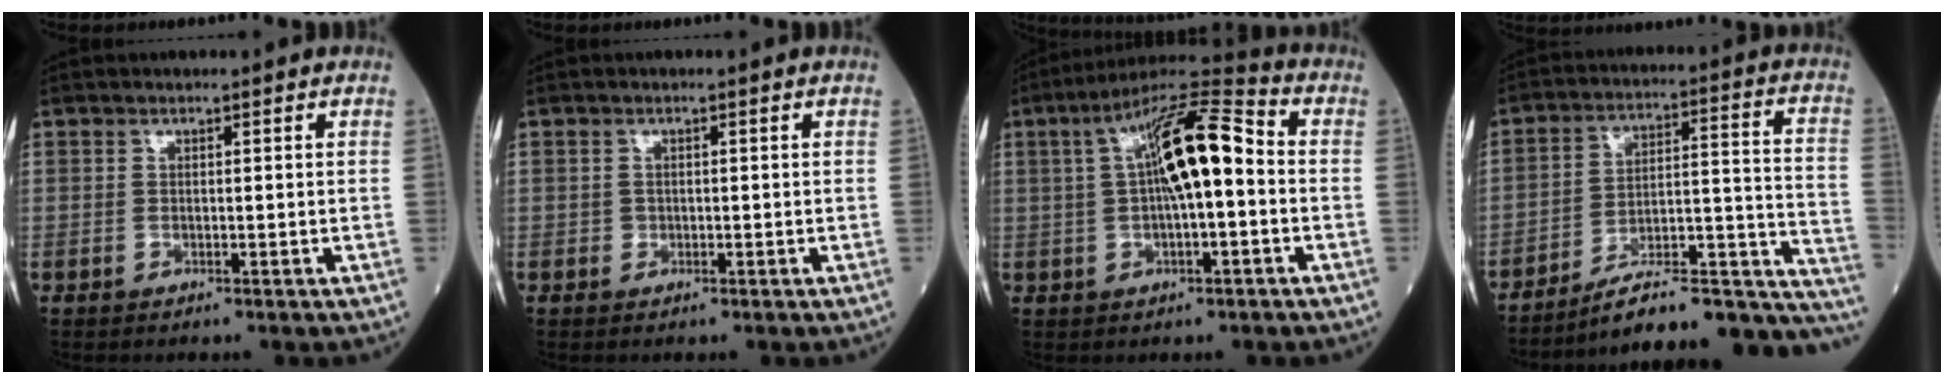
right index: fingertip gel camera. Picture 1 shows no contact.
{"total": 0.6, "force": [-0.2, 0.5, 0.1], "torque": [0.000, 0.004, -0.004]}
{"total": 12.8, "force": [1.0, 2.6, 12.5], "torque": [-0.221, 0.035, 0.011]}
{"total": 22.8, "force": [-19.9, 3.3, 10.5], "torque": [-0.067, 0.044, -0.286]}